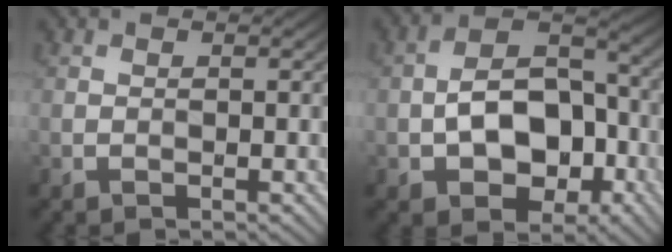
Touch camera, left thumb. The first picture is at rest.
{"total": 10.6, "force": [-2.8, 6.8, 7.6], "torque": [-0.126, 0.005, -0.052]}